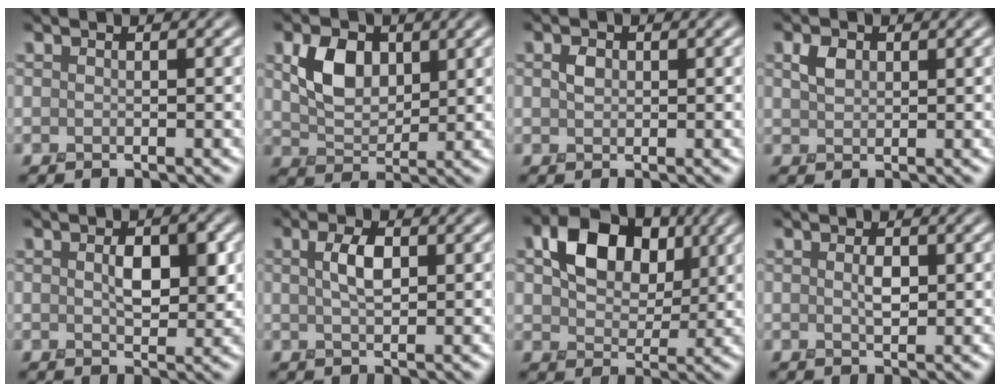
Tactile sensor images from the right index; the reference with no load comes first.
{"total": 4.4, "force": [1.3, 2.9, 3.0], "torque": [-0.066, -0.001, 0.024]}
{"total": 1.0, "force": [0.1, 0.8, 0.6], "torque": [-0.013, 0.002, 0.000]}
{"total": 1.5, "force": [0.5, 1.0, 0.9], "torque": [-0.023, 0.003, 0.011]}
{"total": 3.6, "force": [0.4, 2.0, 3.0], "torque": [-0.055, -0.003, 0.010]}
{"total": 2.5, "force": [0.7, 1.1, 2.1], "torque": [-0.051, 0.003, 0.014]}
{"total": 7.6, "force": [2.3, 5.3, 4.9], "torque": [-0.095, -0.006, 0.032]}
{"total": 1.3, "force": [0.1, 0.6, 1.1], "torque": [-0.026, -0.002, 0.004]}